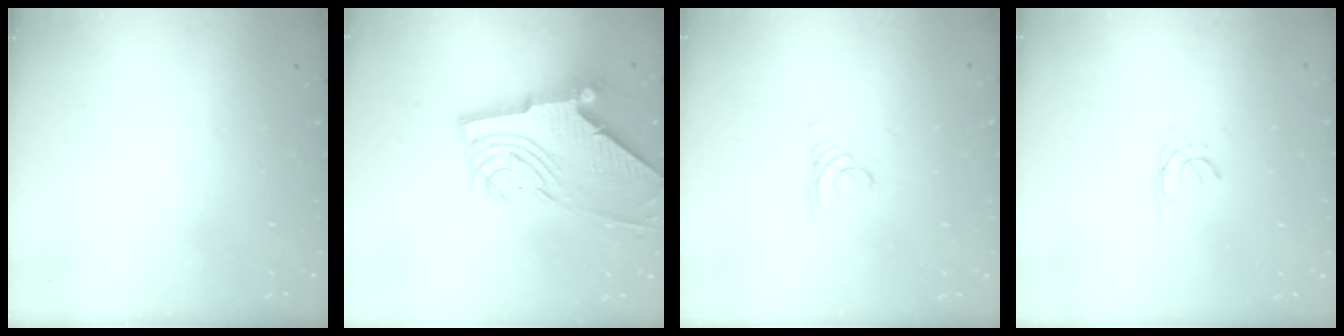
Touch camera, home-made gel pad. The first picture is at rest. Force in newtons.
{"total": 10.8, "press": 10.7, "slide": 1.2}
{"total": 1.7, "press": 1.7, "slide": 0.1}
{"total": 1.7, "press": 1.6, "slide": 0.4}